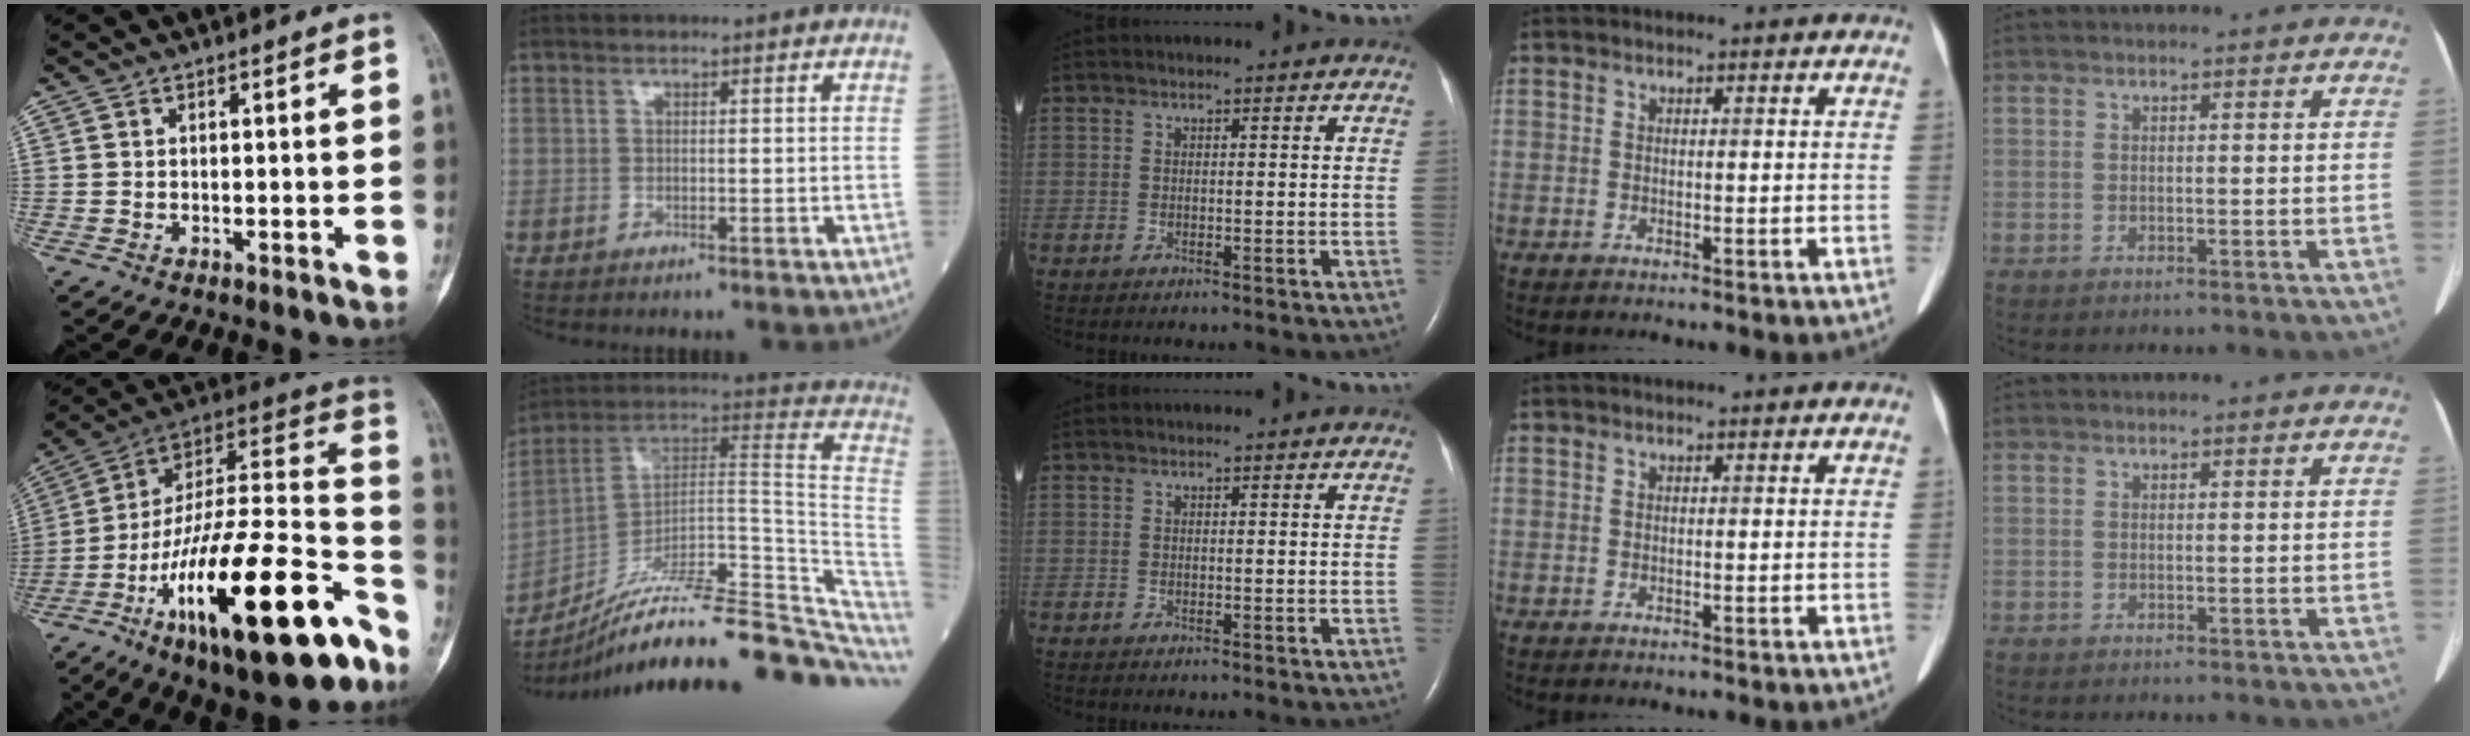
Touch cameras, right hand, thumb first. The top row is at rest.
{"thumb": {"total": 33.7, "force": [-16.5, 10.5, 27.4], "torque": [-0.381, 0.073, -0.265]}, "index": {"total": 27.5, "force": [-21.1, 4.8, 17.0], "torque": [-0.156, 0.038, -0.315]}}